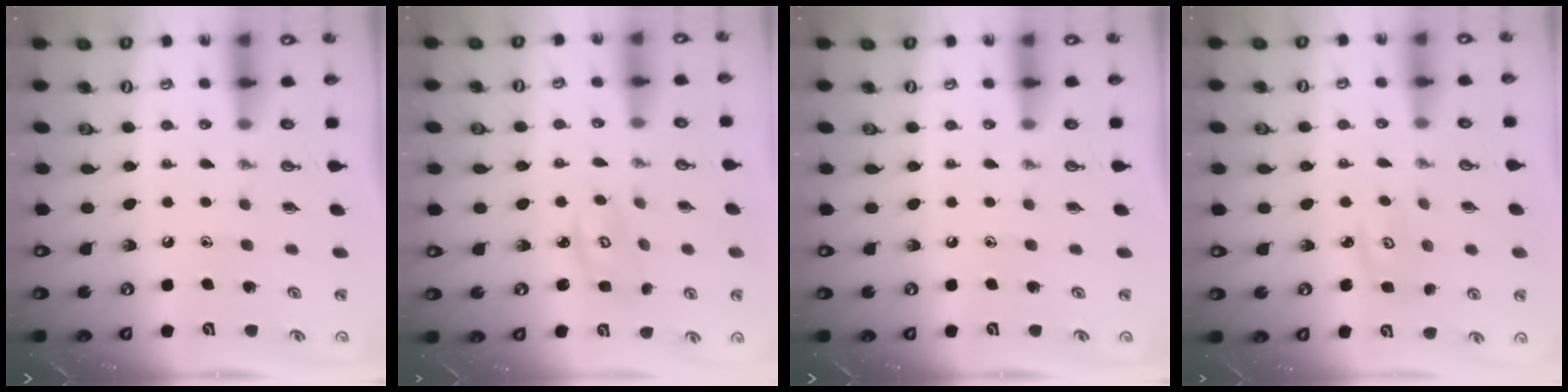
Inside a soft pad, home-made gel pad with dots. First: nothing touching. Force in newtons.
{"total": 3.3, "press": 3.2, "slide": 0.3}
{"total": 0.0}
{"total": 2.8, "press": 2.8, "slide": 0.3}